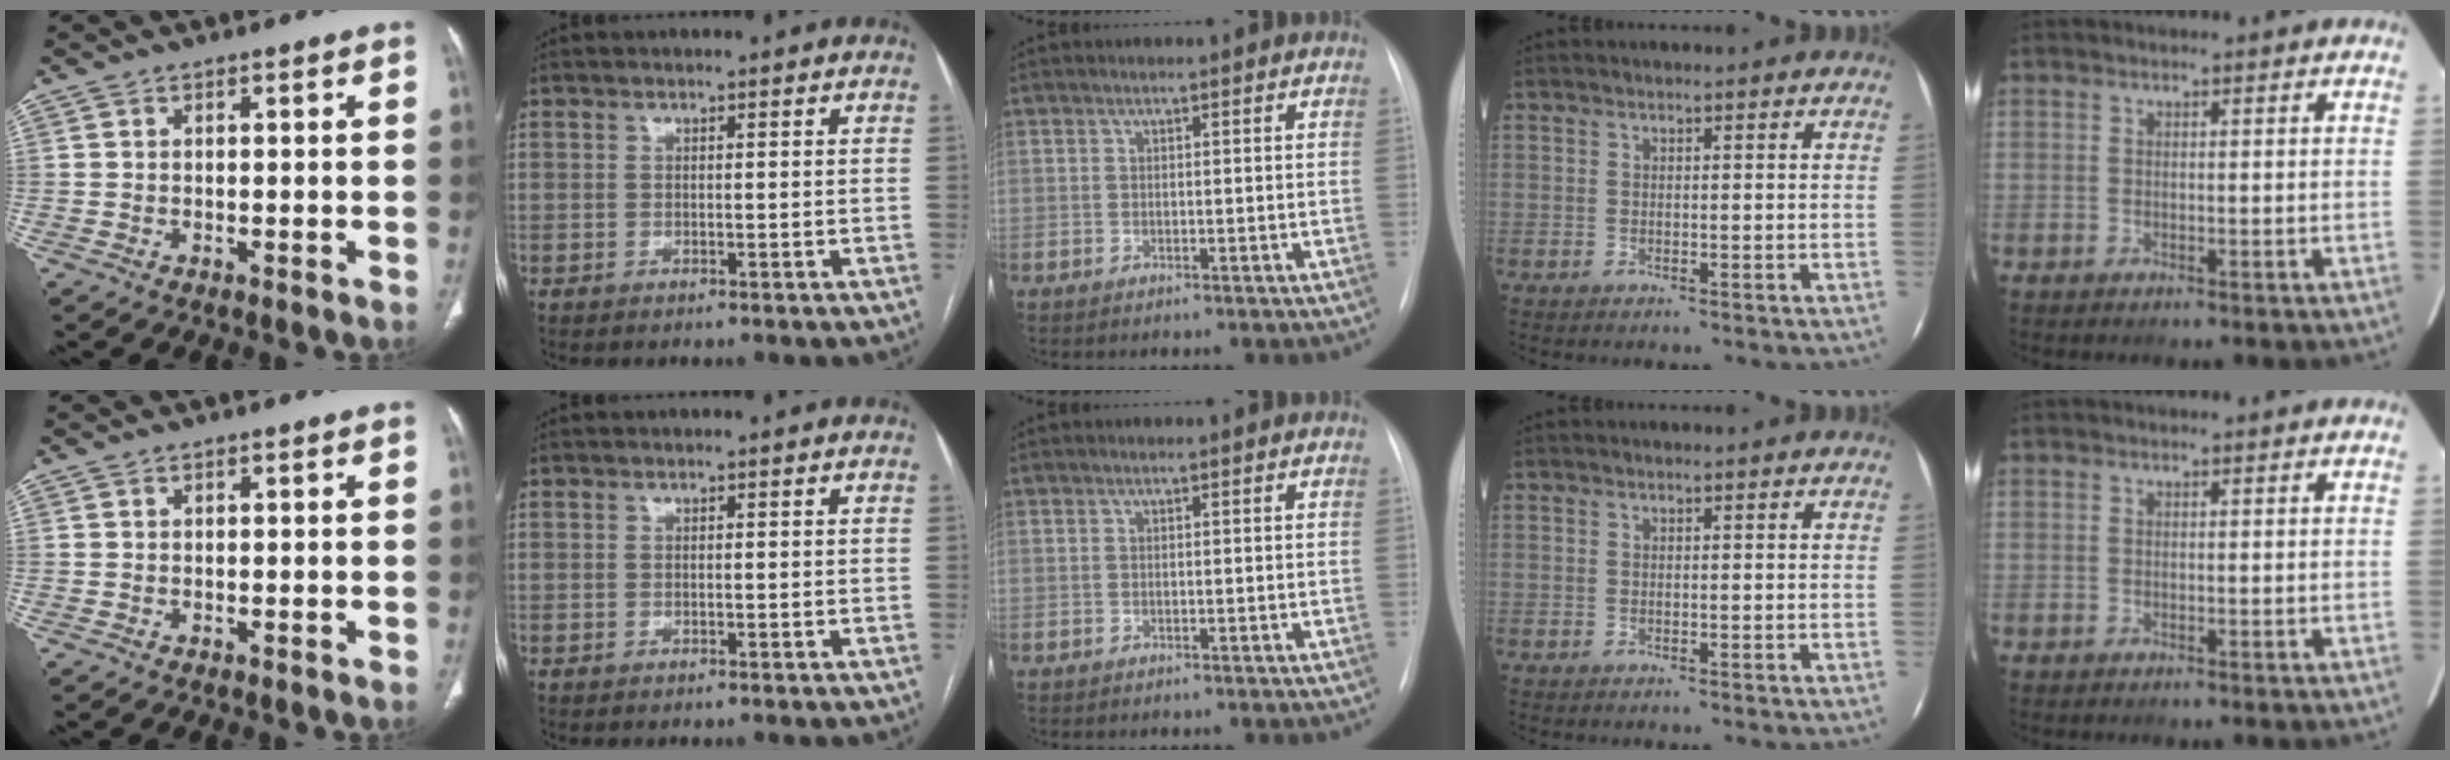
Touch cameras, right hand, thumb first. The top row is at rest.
{}